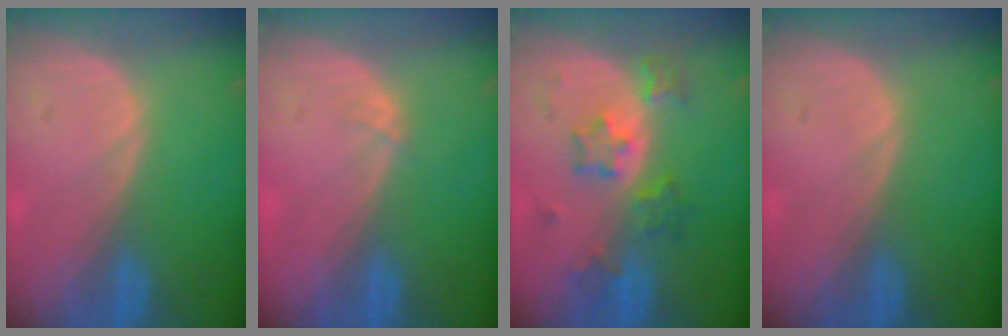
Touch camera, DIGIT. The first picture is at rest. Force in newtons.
{"total": 0.7, "press": 0.6, "slide": 0.3}
{"total": 6.2, "press": 5.9, "slide": 1.7}
{"total": 0.0}